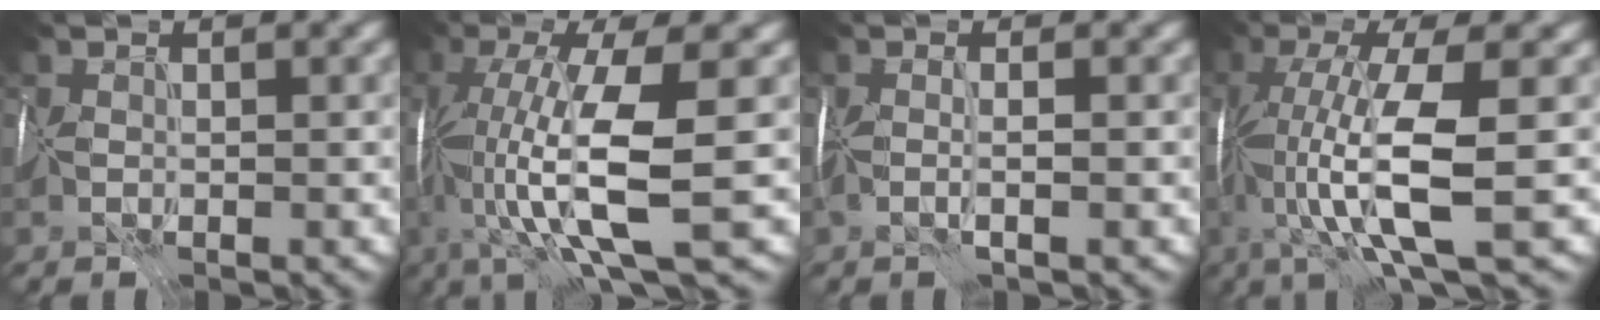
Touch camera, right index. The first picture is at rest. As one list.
[{"total": 9.8, "force": [-1.4, 1.8, 9.5], "torque": [-0.163, -0.016, -0.023]}, {"total": 1.2, "force": [-0.4, -1.2, 0.0], "torque": [0.012, -0.006, -0.009]}, {"total": 8.6, "force": [-1.5, 1.4, 8.3], "torque": [-0.151, -0.011, -0.027]}]